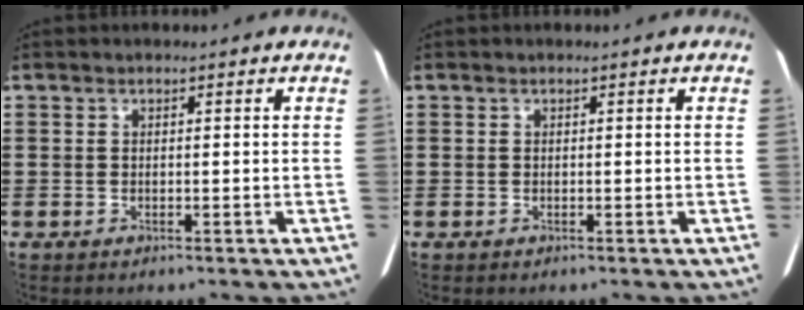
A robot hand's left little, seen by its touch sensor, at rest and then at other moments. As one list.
[{"total": 0.0}]